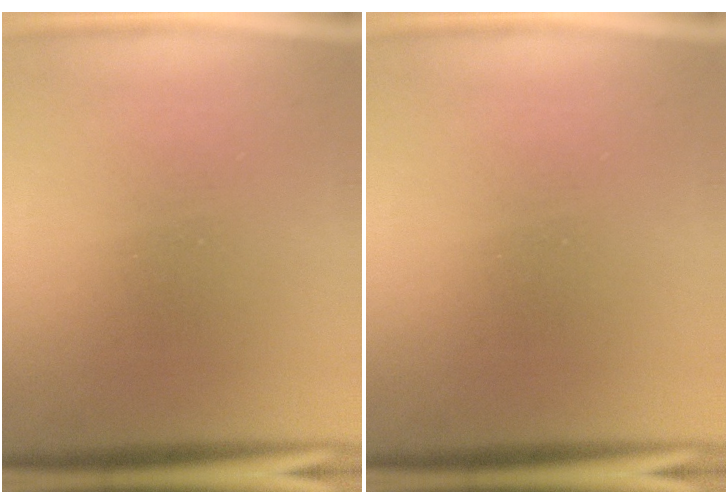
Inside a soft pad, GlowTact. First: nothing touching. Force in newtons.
{"total": 0.0}